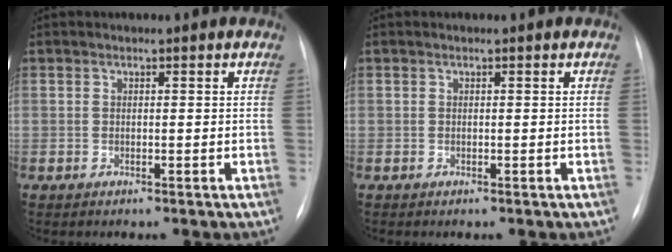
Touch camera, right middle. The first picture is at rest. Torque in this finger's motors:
{"motor_torque": [-1.01, -0.39, 0.05, 0.01]}